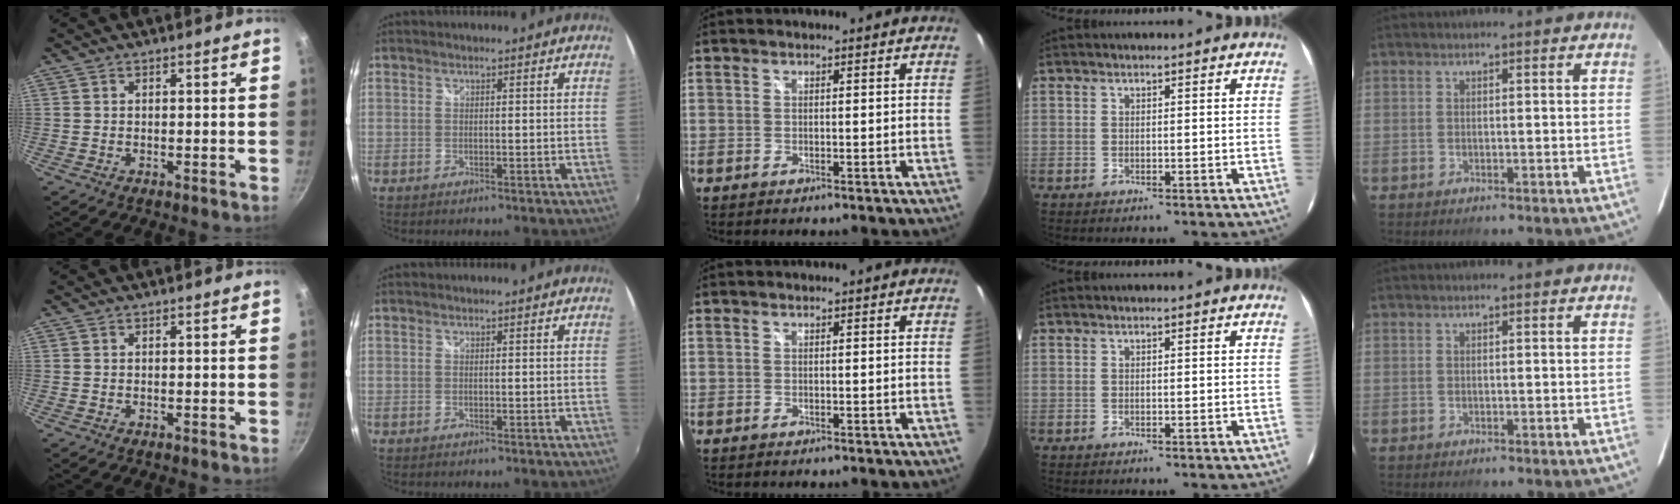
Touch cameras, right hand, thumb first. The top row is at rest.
{}